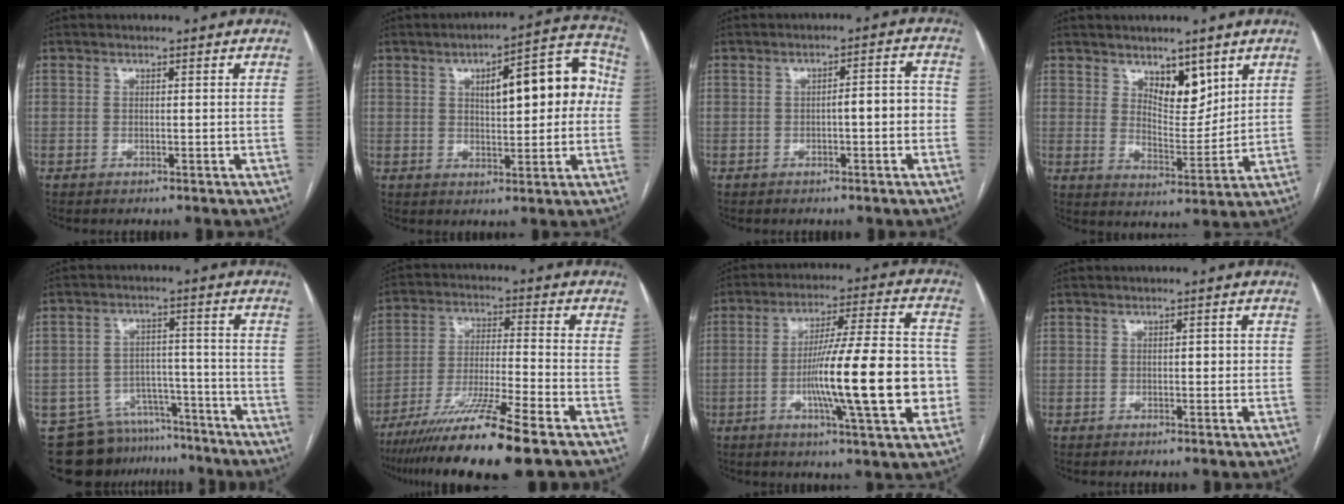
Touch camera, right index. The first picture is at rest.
{"total": 12.8, "force": [2.0, 4.1, 12.0], "torque": [-0.155, 0.043, 0.030]}
{"total": 4.2, "force": [-0.9, 0.9, 4.0], "torque": [-0.054, 0.020, -0.010]}
{"total": 6.7, "force": [4.2, 2.9, 4.3], "torque": [-0.068, -0.013, 0.076]}
{"total": 12.4, "force": [-10.4, 6.6, 1.3], "torque": [-0.016, 0.034, -0.143]}
{"total": 14.8, "force": [-10.4, -0.8, 10.5], "torque": [-0.204, -0.041, -0.183]}
{"total": 18.7, "force": [-3.6, 1.5, 18.2], "torque": [-0.280, 0.007, -0.054]}
{"total": 1.4, "force": [0.0, 0.6, 1.2], "torque": [-0.015, 0.002, -0.001]}